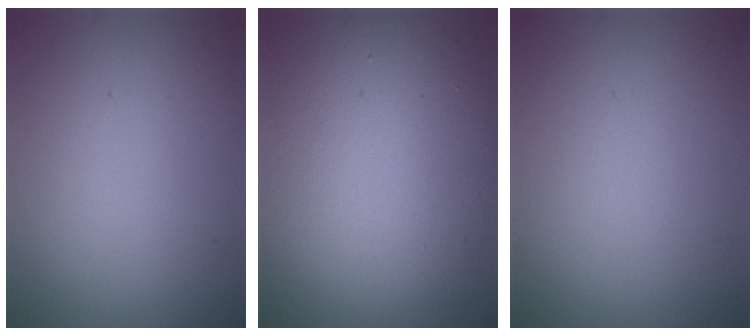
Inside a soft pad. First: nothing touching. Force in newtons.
{"total": 14.7, "press": 14.7, "slide": 0.9}
{"total": 0.0}